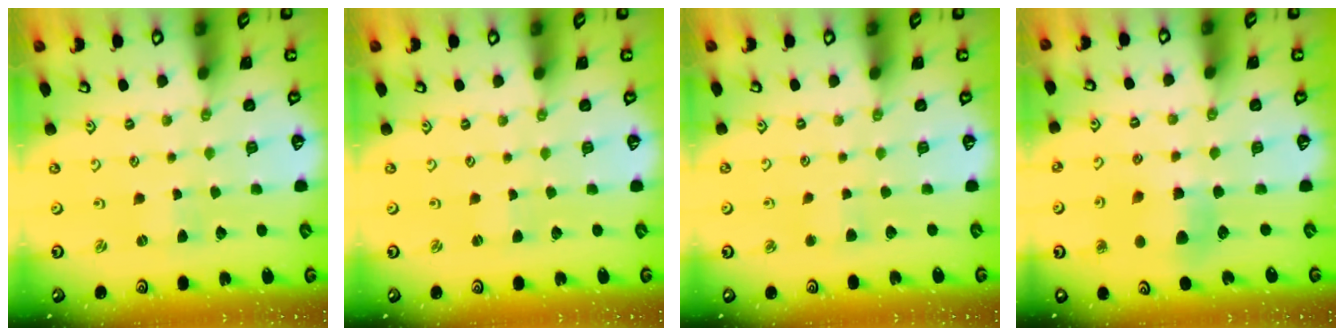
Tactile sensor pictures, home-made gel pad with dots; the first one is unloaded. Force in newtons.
{"total": 0.0}
{"total": 2.9, "press": 2.8, "slide": 0.4}
{"total": 7.0, "press": 6.9, "slide": 1.1}